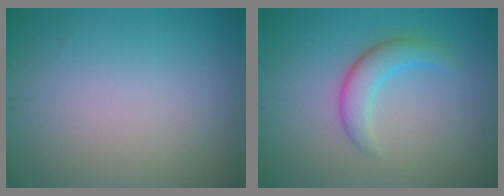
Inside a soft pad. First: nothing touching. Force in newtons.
{"total": 2.9, "press": 2.9, "slide": 0.2}